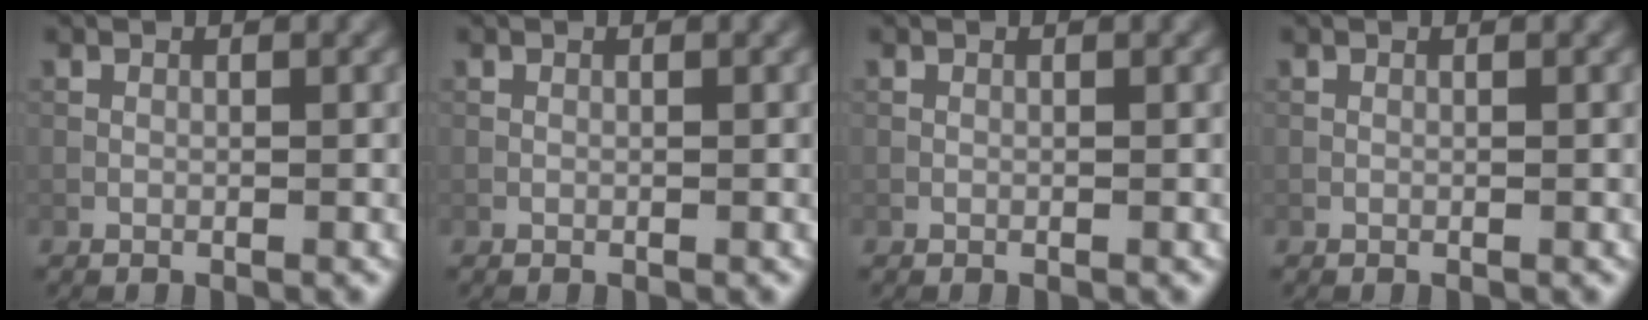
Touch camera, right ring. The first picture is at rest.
{"total": 0.0}
{"total": 0.0}
{"total": 0.0}